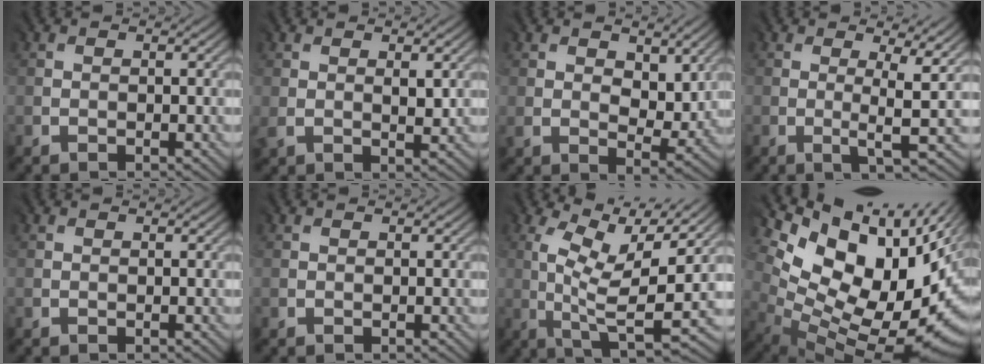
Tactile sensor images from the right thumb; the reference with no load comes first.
{"total": 2.9, "force": [1.0, 1.3, 2.3], "torque": [-0.053, -0.004, 0.022]}
{"total": 6.4, "force": [2.4, 3.9, 4.4], "torque": [-0.083, -0.011, 0.044]}
{"total": 4.2, "force": [0.6, 0.4, 4.2], "torque": [-0.071, -0.002, 0.011]}
{"total": 0.0}
{"total": 0.0}
{"total": 9.3, "force": [2.5, 2.2, 8.7], "torque": [-0.163, 0.004, 0.055]}
{"total": 15.7, "force": [3.4, 9.6, 12.0], "torque": [-0.143, -0.026, 0.108]}